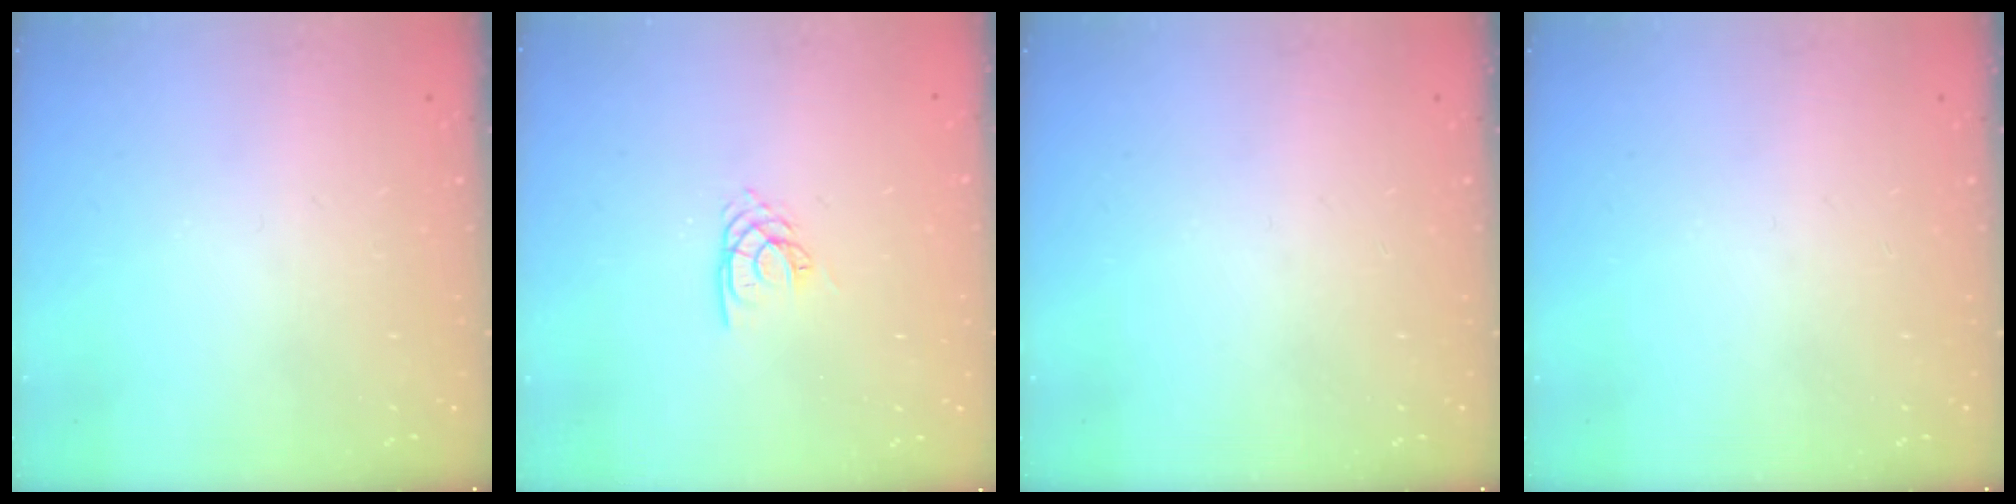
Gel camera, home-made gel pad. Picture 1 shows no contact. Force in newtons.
{"total": 2.7, "press": 2.7, "slide": 0.1}
{"total": 0.0}
{"total": 0.0}